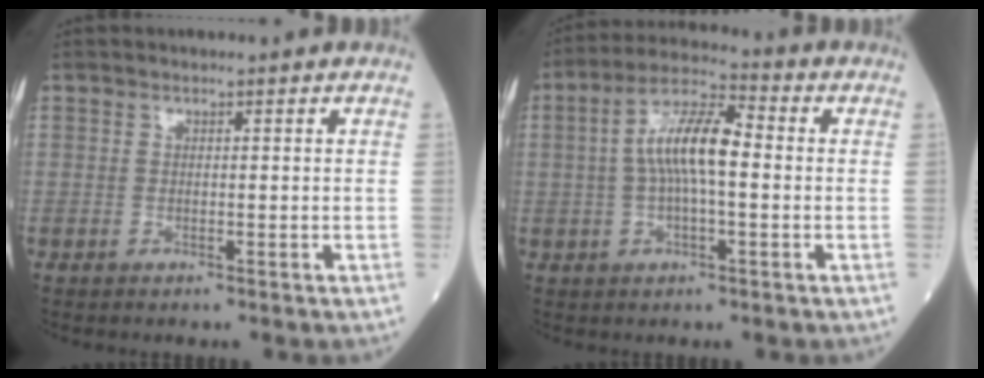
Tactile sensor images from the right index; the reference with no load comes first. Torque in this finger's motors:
{"motor_torque": [1.01, -0.11, 0.38, 0.16]}